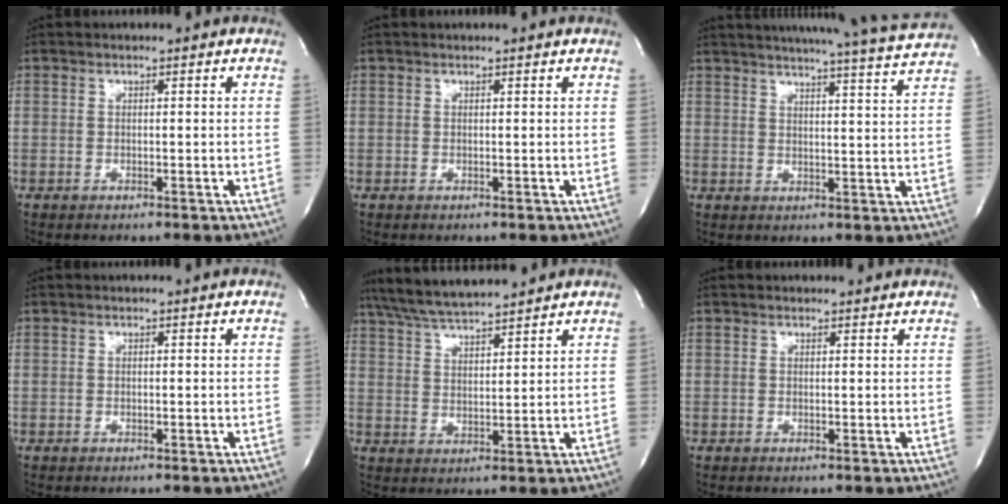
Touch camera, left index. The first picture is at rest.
{"total": 1.0, "force": [1.0, -0.1, 0.2], "torque": [-0.009, 0.001, 0.011]}
{"total": 18.7, "force": [17.5, -1.1, 6.5], "torque": [-0.106, -0.042, 0.216]}
{"total": 0.0}
{"total": 10.5, "force": [9.5, 0.3, 4.4], "torque": [-0.084, 0.022, 0.165]}
{"total": 2.3, "force": [2.2, 0.6, 0.3], "torque": [-0.011, 0.009, 0.020]}